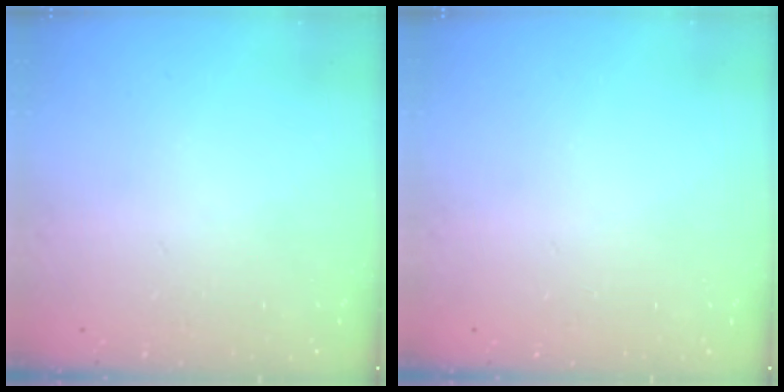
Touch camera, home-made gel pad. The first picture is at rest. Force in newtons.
{"total": 0.0}